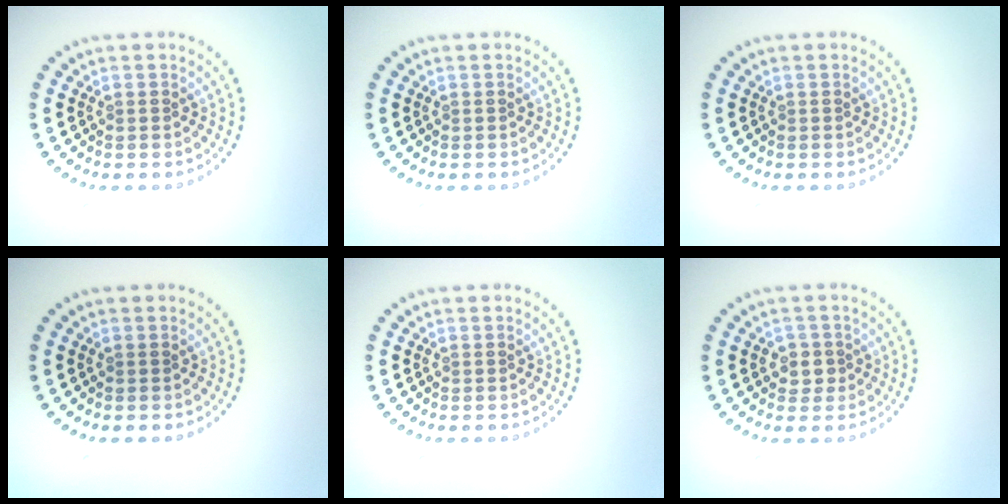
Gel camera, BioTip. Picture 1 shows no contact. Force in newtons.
{"total": 0.0}
{"total": 0.0}
{"total": 0.0}
{"total": 0.0}
{"total": 1.6, "press": 1.4, "slide": 0.8}